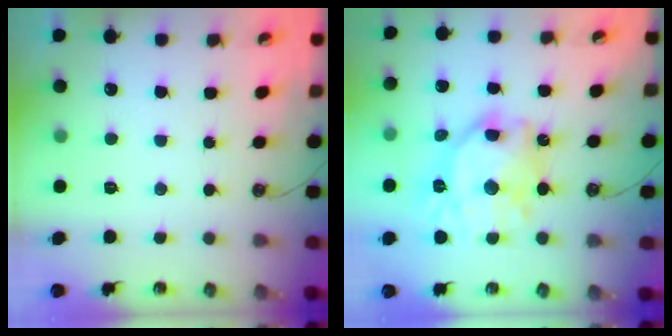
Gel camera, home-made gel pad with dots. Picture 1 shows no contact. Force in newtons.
{"total": 17.7, "press": 17.6, "slide": 1.7}